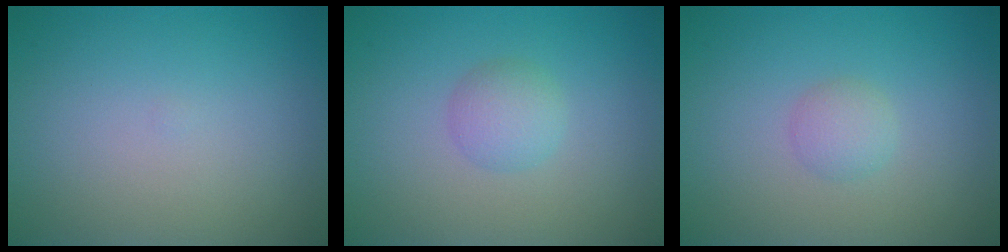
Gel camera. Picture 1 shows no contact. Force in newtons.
{"total": 2.1, "press": 2.1, "slide": 0.1}
{"total": 1.4, "press": 1.4, "slide": 0.0}